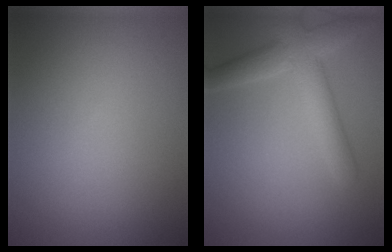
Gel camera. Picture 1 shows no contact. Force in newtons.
{"total": 4.8, "press": 4.8, "slide": 0.3}